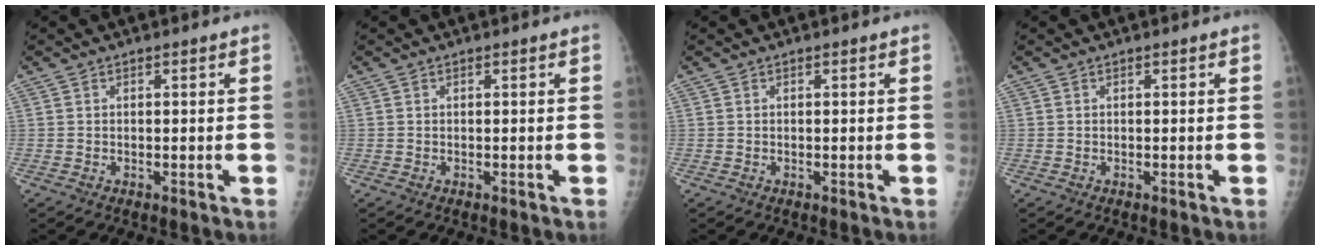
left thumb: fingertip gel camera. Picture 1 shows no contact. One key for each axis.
{"total": 0.0}
{"total": 0.0}
{"total": 0.0}